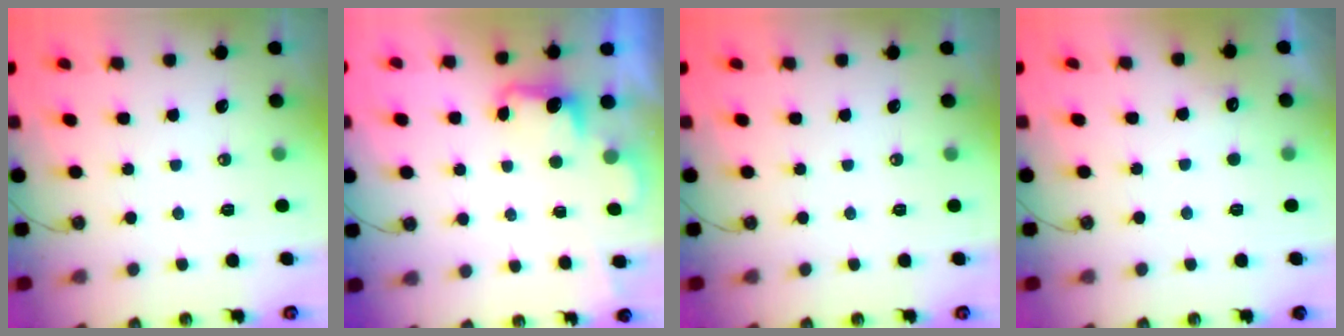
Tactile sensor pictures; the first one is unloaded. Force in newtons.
{"total": 2.2, "press": 2.0, "slide": 1.0}
{"total": 0.0}
{"total": 4.3, "press": 4.1, "slide": 1.1}